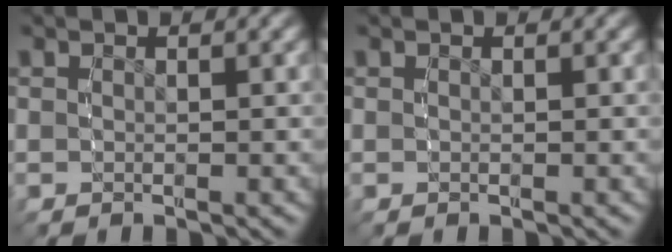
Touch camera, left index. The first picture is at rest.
{"total": 0.0}